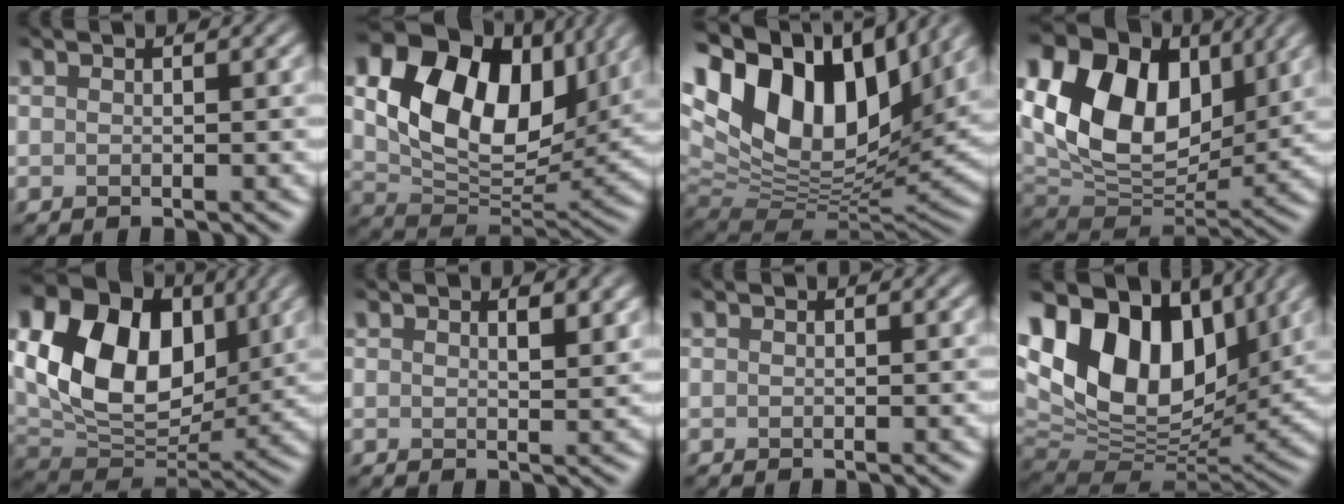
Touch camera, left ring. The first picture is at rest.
{"total": 14.2, "force": [5.0, 9.2, 9.6], "torque": [-0.188, 0.001, 0.097]}
{"total": 17.2, "force": [6.5, 10.3, 12.1], "torque": [-0.255, 0.023, 0.119]}
{"total": 14.7, "force": [5.4, 9.7, 9.7], "torque": [-0.199, 0.023, 0.097]}
{"total": 13.7, "force": [3.7, 9.3, 9.4], "torque": [-0.186, 0.011, 0.063]}
{"total": 1.5, "force": [1.1, 0.3, 1.0], "torque": [-0.015, -0.002, 0.018]}
{"total": 0.0}
{"total": 15.7, "force": [6.2, 9.8, 10.6], "torque": [-0.216, 0.025, 0.112]}